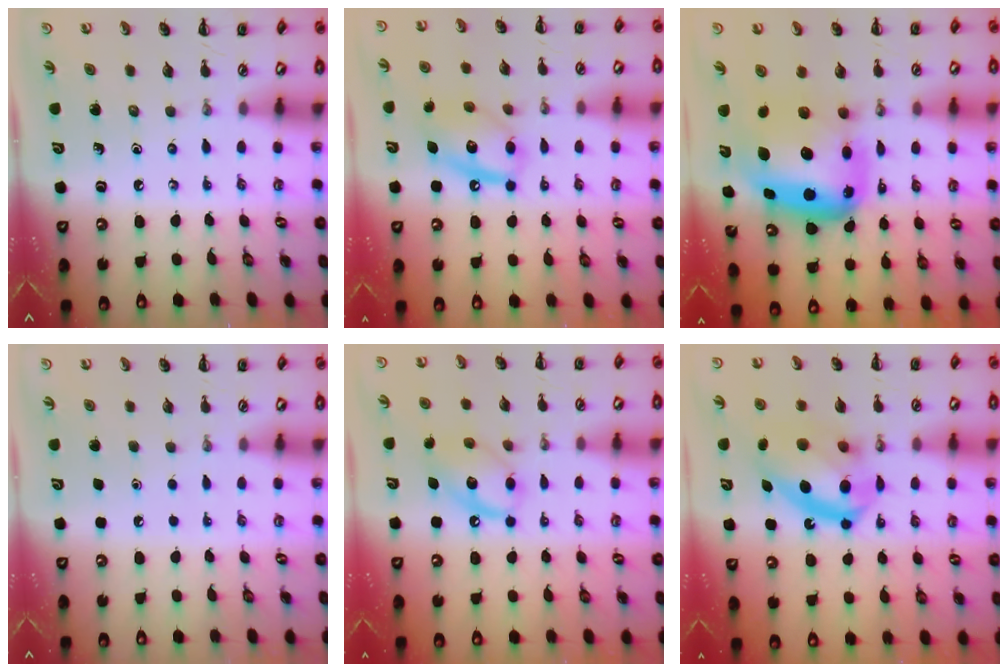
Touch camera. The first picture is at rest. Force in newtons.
{"total": 13.5, "press": 13.4, "slide": 2.0}
{"total": 11.2, "press": 10.7, "slide": 3.2}
{"total": 1.8, "press": 1.8, "slide": 0.1}
{"total": 12.6, "press": 12.5, "slide": 1.8}
{"total": 16.8, "press": 16.3, "slide": 3.9}